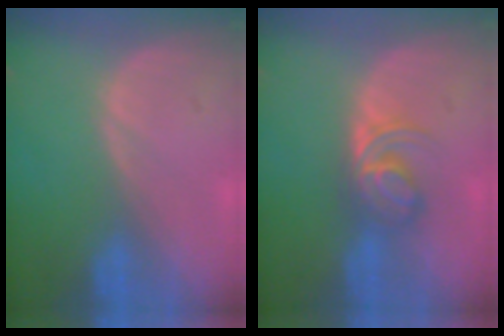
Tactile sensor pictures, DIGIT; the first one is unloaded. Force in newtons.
{"total": 5.7, "press": 4.9, "slide": 2.9}